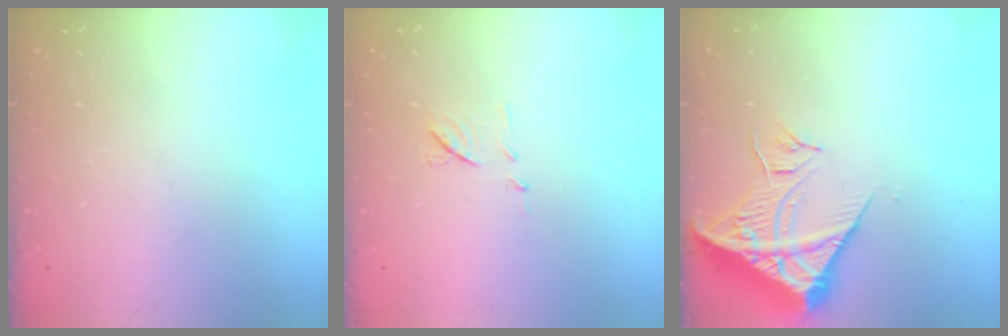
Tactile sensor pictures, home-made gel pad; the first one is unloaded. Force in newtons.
{"total": 7.0, "press": 7.0, "slide": 0.6}
{"total": 13.5, "press": 13.4, "slide": 1.8}